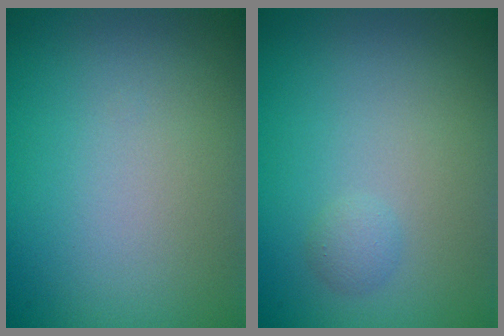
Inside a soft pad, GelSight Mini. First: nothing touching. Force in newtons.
{"total": 0.8, "press": 0.8, "slide": 0.0}